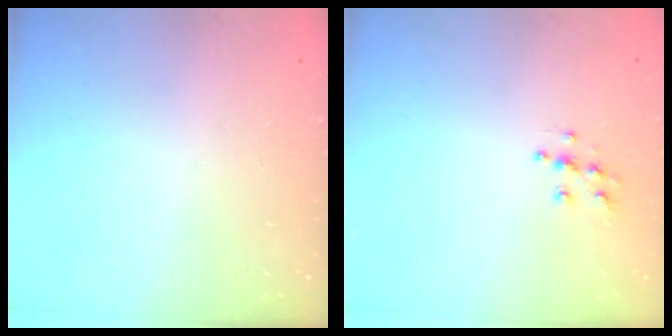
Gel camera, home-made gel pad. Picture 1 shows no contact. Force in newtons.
{"total": 6.4, "press": 6.4, "slide": 0.3}